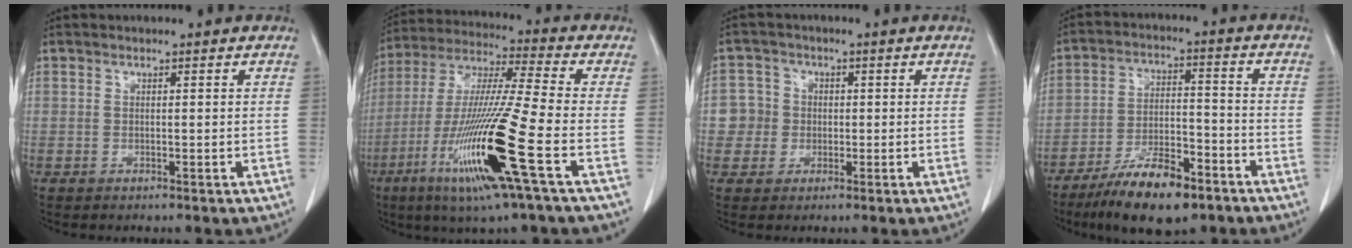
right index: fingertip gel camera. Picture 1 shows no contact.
{"total": 18.9, "force": [-7.1, -0.5, 17.6], "torque": [-0.373, -0.034, -0.141]}
{"total": 4.4, "force": [-0.2, 4.4, 0.2], "torque": [0.007, 0.016, -0.003]}
{"total": 12.3, "force": [-8.4, 3.6, 8.1], "torque": [-0.143, -0.005, -0.146]}